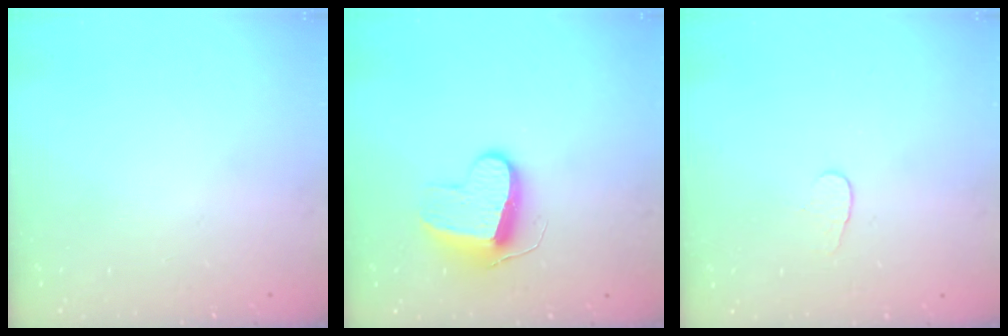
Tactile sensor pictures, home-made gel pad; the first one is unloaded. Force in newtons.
{"total": 10.6, "press": 10.6, "slide": 0.2}
{"total": 4.1, "press": 4.1, "slide": 0.3}